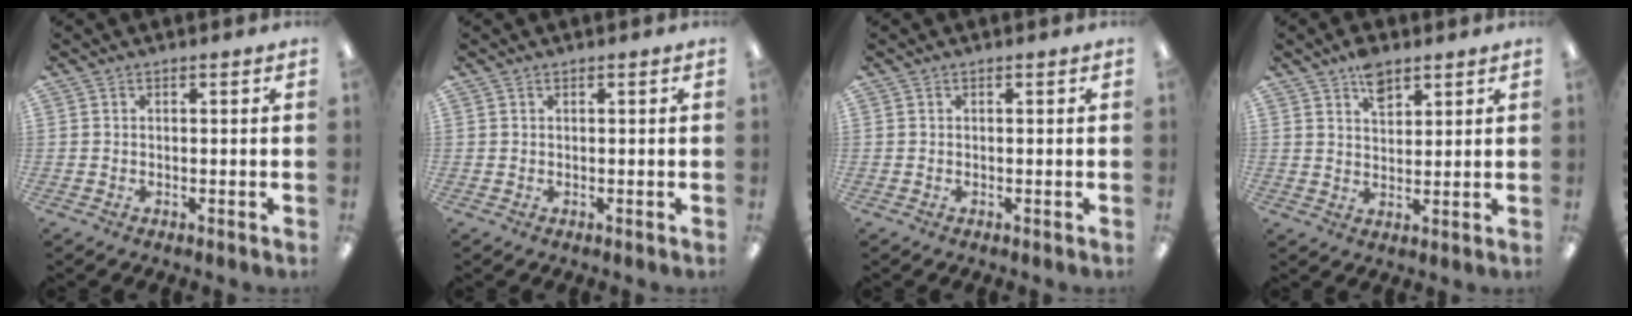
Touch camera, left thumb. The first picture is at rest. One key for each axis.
{"total": 0.0}
{"total": 0.0}
{"total": 5.8, "fx": 4.0, "fy": 3.0, "fz": 3.0, "tx": -0.046, "ty": -0.017, "tz": 0.070}